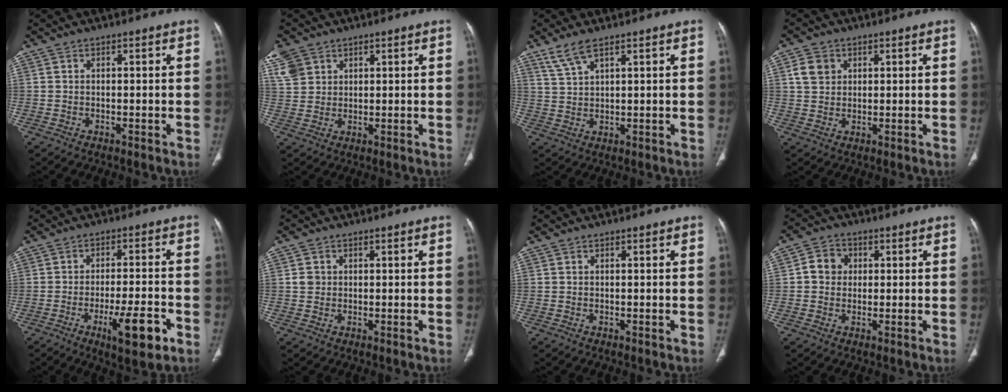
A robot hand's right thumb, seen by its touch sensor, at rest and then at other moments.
{"total": 10.1, "force": [5.2, 7.7, 3.9], "torque": [-0.096, 0.004, 0.111]}
{"total": 4.4, "force": [3.1, 1.0, 2.9], "torque": [-0.069, -0.004, 0.073]}
{"total": 4.5, "force": [1.6, 3.7, 1.9], "torque": [-0.021, 0.000, 0.031]}
{"total": 10.0, "force": [-4.6, 2.3, 8.5], "torque": [-0.133, 0.013, -0.065]}
{"total": 1.9, "force": [0.3, 1.7, 0.6], "torque": [-0.004, 0.001, 0.007]}
{"total": 0.0}
{"total": 4.8, "force": [0.6, 4.4, 2.0], "torque": [-0.016, 0.009, 0.003]}